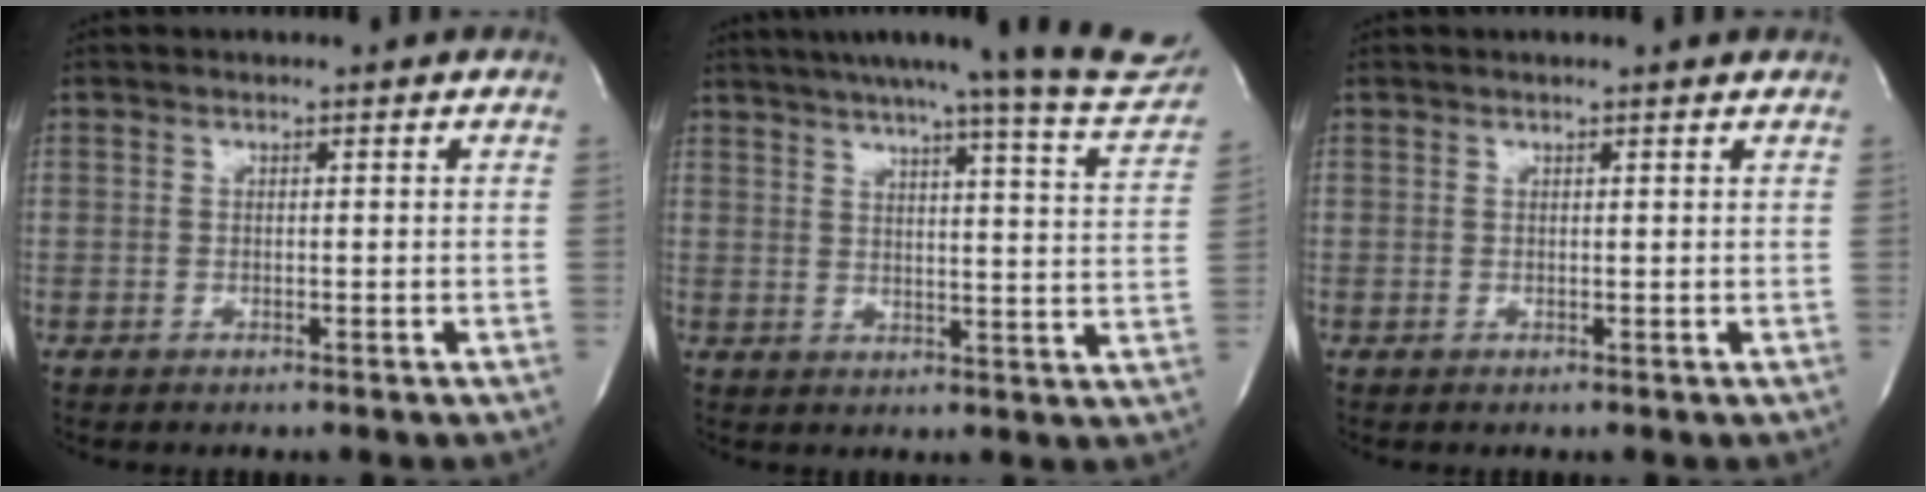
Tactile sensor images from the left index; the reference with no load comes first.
{"total": 21.5, "force": [19.5, 0.1, 8.9], "torque": [-0.123, -0.071, 0.225]}
{"total": 1.0, "force": [0.8, -0.2, 0.6], "torque": [-0.014, 0.006, 0.010]}